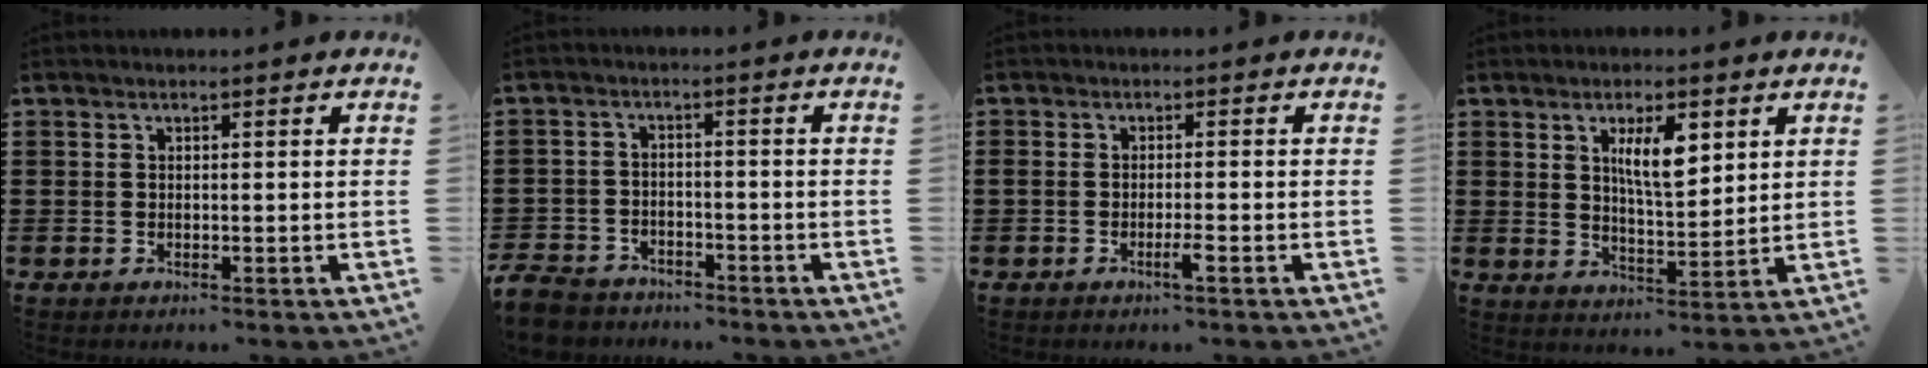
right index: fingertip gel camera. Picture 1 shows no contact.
{"total": 4.8, "force": [-4.5, 1.4, 0.6], "torque": [-0.031, 0.002, -0.097]}
{"total": 2.1, "force": [-1.2, 0.1, 1.8], "torque": [-0.037, -0.003, -0.024]}
{"total": 6.5, "force": [2.7, 2.1, 5.6], "torque": [-0.109, 0.003, 0.043]}